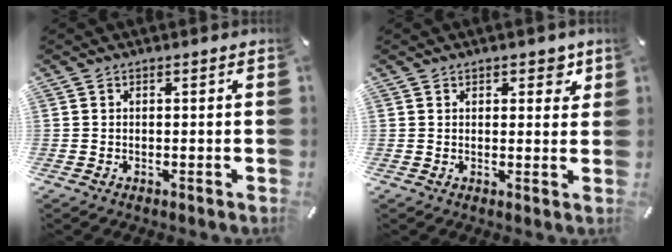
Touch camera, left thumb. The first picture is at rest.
{"total": 3.7, "force": [2.0, 2.3, 2.0], "torque": [-0.006, -0.007, 0.026]}